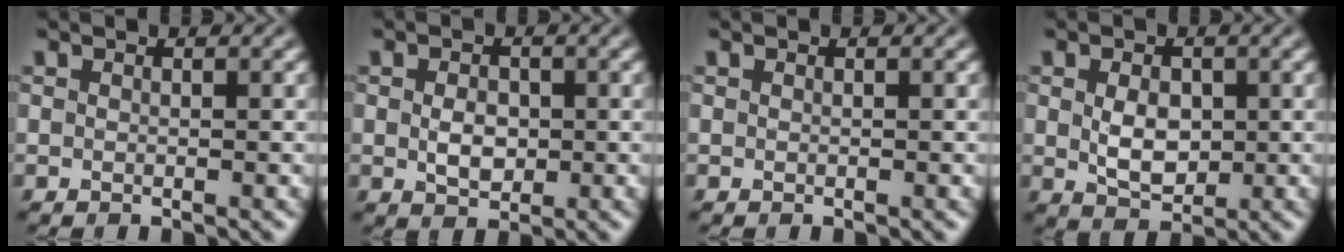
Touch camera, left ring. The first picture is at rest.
{"total": 2.5, "force": [-0.1, 1.7, 1.8], "torque": [-0.034, -0.004, -0.001]}
{"total": 0.0}
{"total": 3.4, "force": [0.2, 2.3, 2.5], "torque": [-0.052, -0.003, 0.007]}